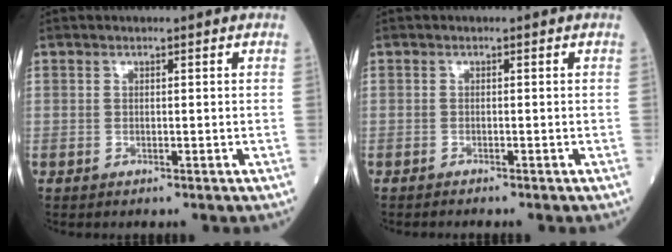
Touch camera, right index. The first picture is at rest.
{"total": 1.0, "force": [-0.9, -0.1, 0.3], "torque": [-0.006, 0.000, -0.014]}